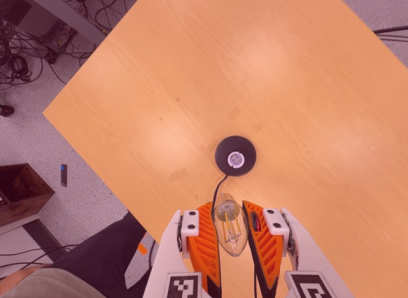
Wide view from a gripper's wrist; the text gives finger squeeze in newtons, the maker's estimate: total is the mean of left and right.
{"total": 22.5, "left": 25.5, "right": 19.5}